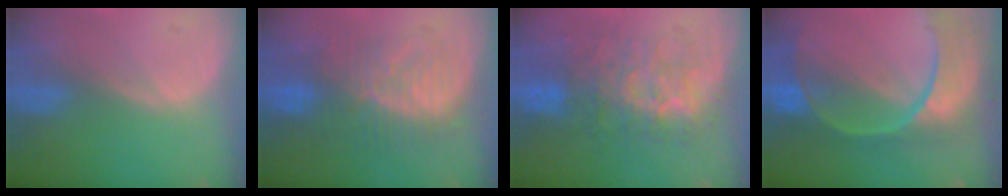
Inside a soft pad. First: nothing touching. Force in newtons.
{"total": 8.9, "press": 8.5, "slide": 2.4}
{"total": 8.9, "press": 8.5, "slide": 2.8}
{"total": 11.2, "press": 9.3, "slide": 6.1}